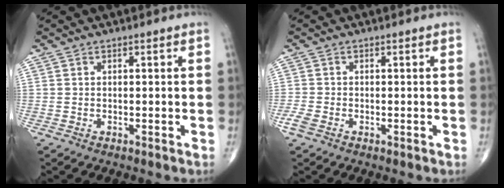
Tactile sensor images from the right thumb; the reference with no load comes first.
{"total": 2.1, "force": [-1.1, 1.2, 1.3], "torque": [-0.040, -0.002, -0.026]}